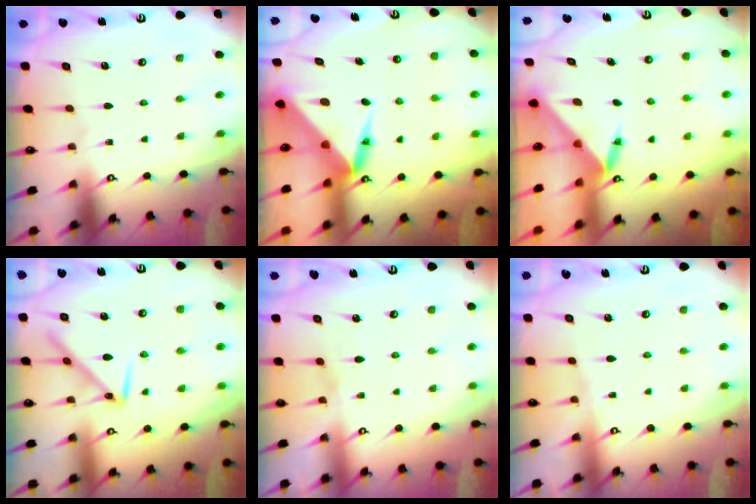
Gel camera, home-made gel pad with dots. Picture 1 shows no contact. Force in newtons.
{"total": 4.7, "press": 4.7, "slide": 0.2}
{"total": 3.6, "press": 3.6, "slide": 0.3}
{"total": 8.3, "press": 8.3, "slide": 0.7}
{"total": 2.8, "press": 2.8, "slide": 0.5}
{"total": 2.2, "press": 2.1, "slide": 0.5}